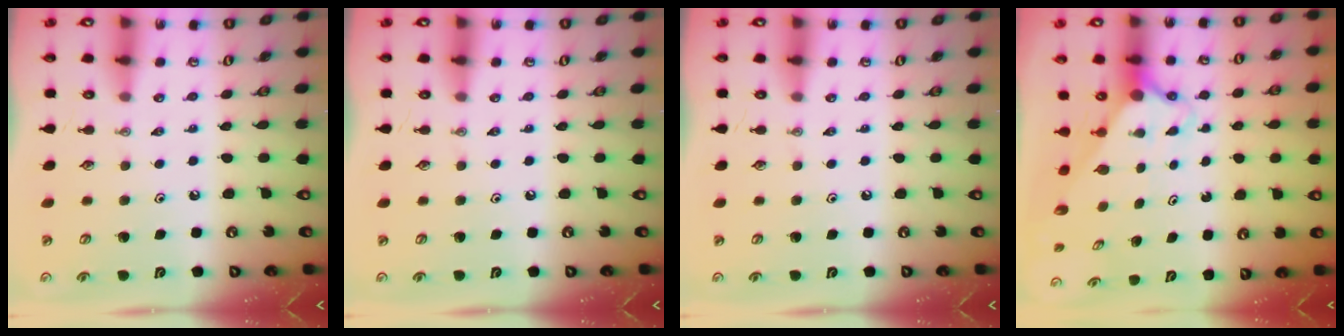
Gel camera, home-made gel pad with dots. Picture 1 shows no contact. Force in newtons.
{"total": 0.0}
{"total": 0.0}
{"total": 2.8, "press": 2.8, "slide": 0.2}